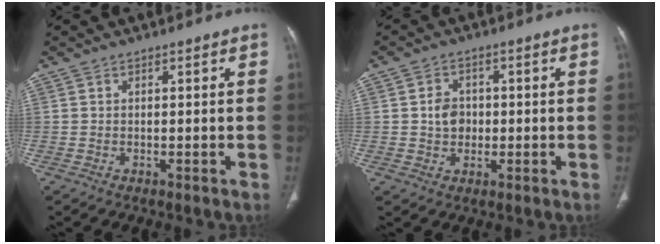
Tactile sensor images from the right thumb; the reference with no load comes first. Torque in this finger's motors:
{"motor_torque": [-0.51, 0.39, 0.47, 0.25, 0.01]}